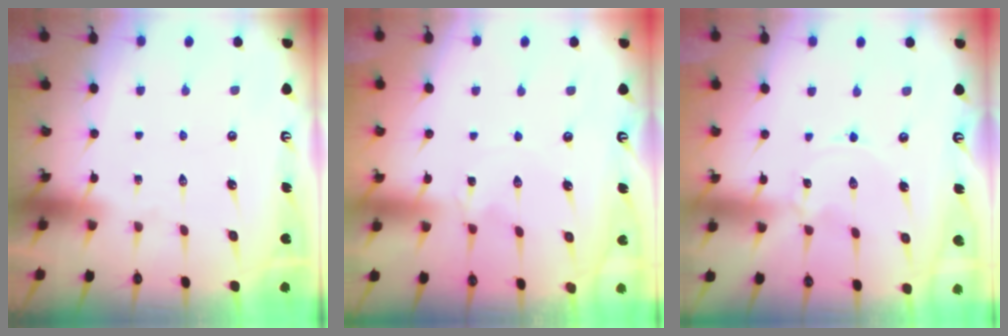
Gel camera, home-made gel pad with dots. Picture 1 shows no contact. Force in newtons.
{"total": 0.0}
{"total": 0.0}